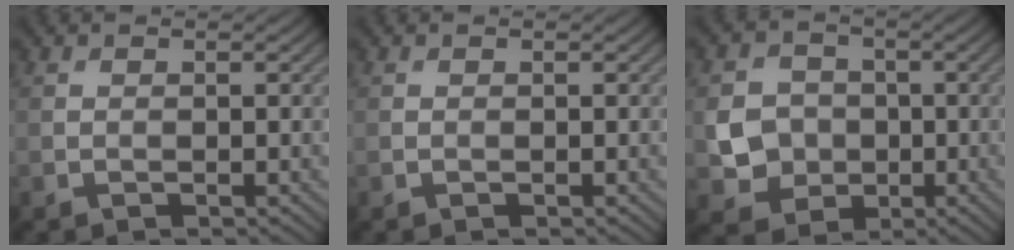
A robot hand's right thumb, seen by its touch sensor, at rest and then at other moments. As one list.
[{"total": 0.0}, {"total": 5.9, "force": [-0.8, 5.4, 2.3], "torque": [-0.053, -0.004, -0.025]}]